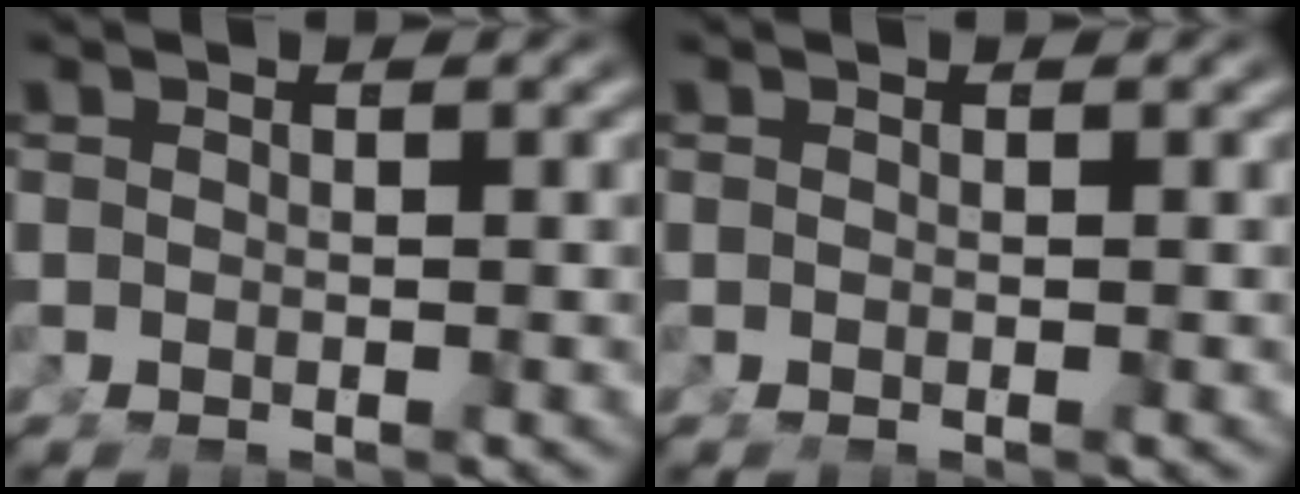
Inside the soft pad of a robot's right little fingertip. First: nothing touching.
{"total": 0.0}